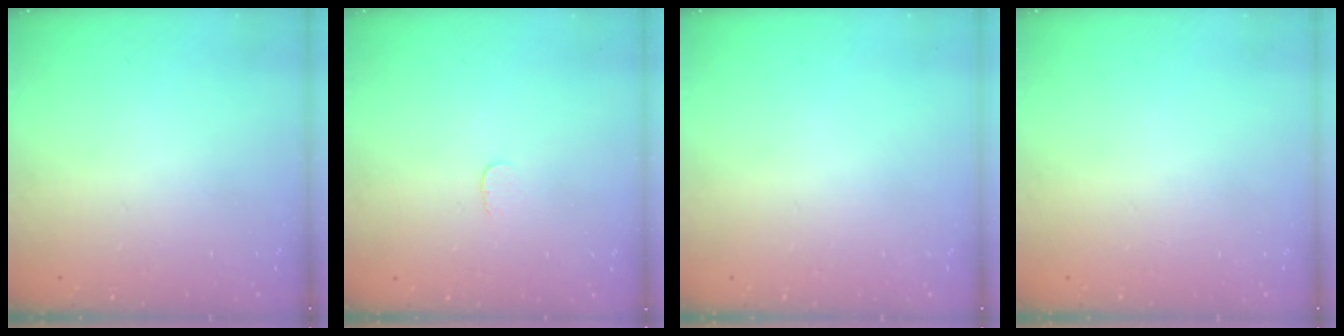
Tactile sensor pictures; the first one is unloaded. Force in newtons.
{"total": 2.6, "press": 2.6, "slide": 0.2}
{"total": 0.0}
{"total": 0.0}